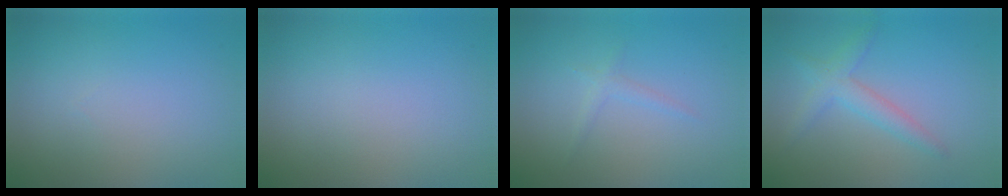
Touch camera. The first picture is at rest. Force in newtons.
{"total": 0.0}
{"total": 0.9, "press": 0.9, "slide": 0.1}
{"total": 2.5, "press": 2.5, "slide": 0.1}